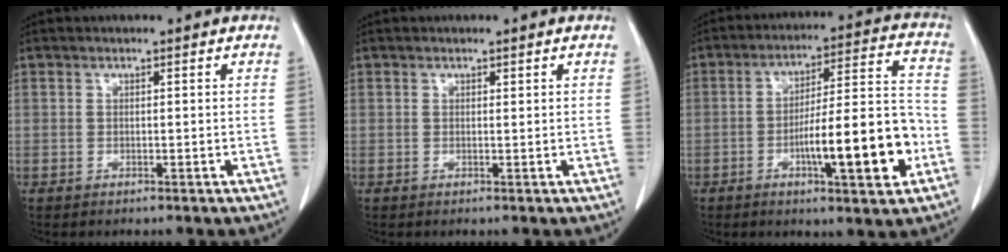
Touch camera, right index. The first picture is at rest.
{"total": 0.0}
{"total": 15.1, "force": [-5.0, 2.1, 14.2], "torque": [-0.218, 0.013, -0.071]}